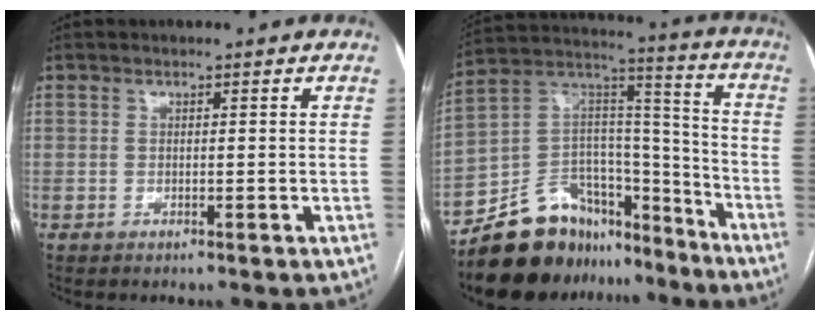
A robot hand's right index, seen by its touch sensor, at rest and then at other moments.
{"total": 19.5, "force": [-15.9, 9.2, 6.5], "torque": [-0.104, 0.065, -0.262]}